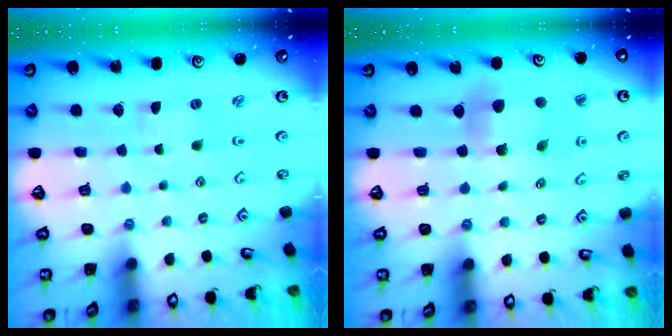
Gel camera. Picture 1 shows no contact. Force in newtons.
{"total": 7.4, "press": 7.4, "slide": 0.8}